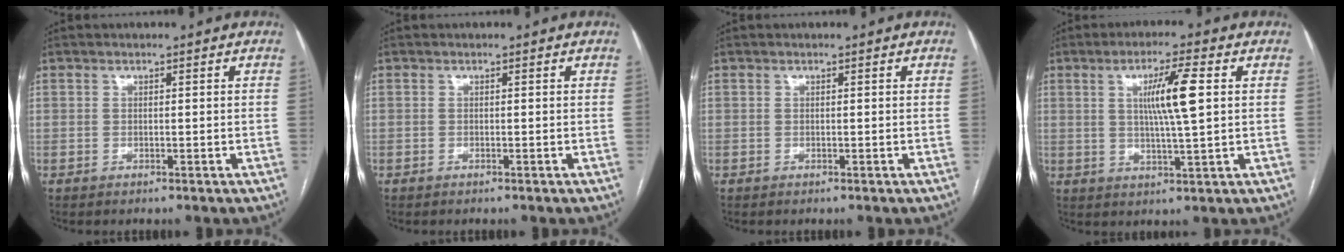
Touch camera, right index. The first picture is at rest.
{"total": 0.0}
{"total": 0.0}
{"total": 7.8, "force": [1.7, 0.0, 7.6], "torque": [-0.137, -0.001, 0.031]}